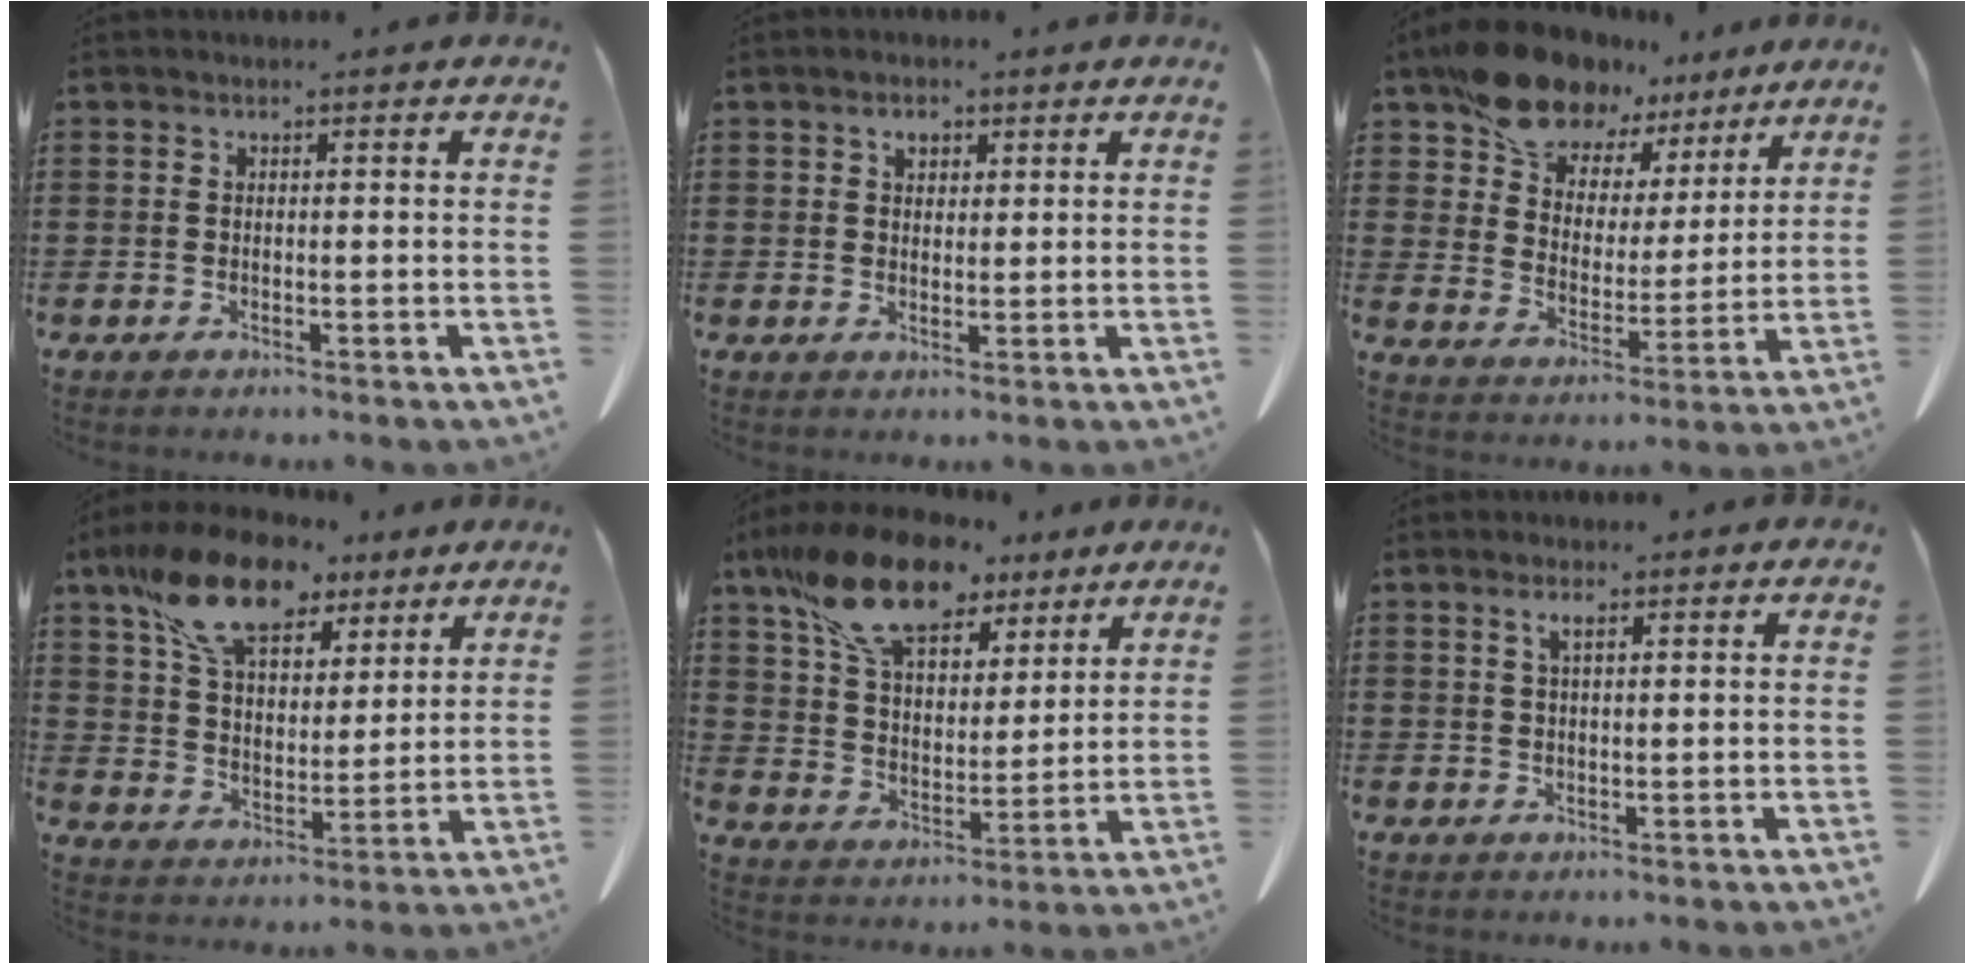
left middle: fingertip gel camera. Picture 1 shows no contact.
{"total": 2.2, "force": [1.2, 1.3, 1.2], "torque": [-0.020, 0.002, 0.020]}
{"total": 12.8, "force": [10.9, 5.8, 3.3], "torque": [-0.099, -0.063, 0.204]}
{"total": 13.4, "force": [9.5, 6.0, 7.3], "torque": [-0.157, -0.019, 0.178]}
{"total": 14.6, "force": [10.5, 6.2, 8.0], "torque": [-0.183, -0.024, 0.195]}
{"total": 1.9, "force": [1.0, 0.4, 1.5], "torque": [-0.032, 0.003, 0.015]}